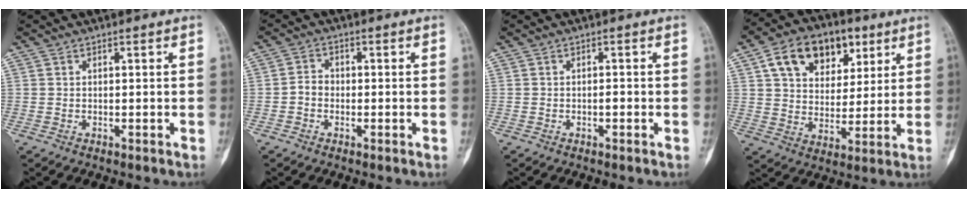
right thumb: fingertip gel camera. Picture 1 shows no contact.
{"total": 2.7, "force": [-0.8, 2.2, 1.3], "torque": [-0.014, 0.011, -0.022]}
{"total": 0.9, "force": [-0.4, 0.4, 0.7], "torque": [-0.009, 0.002, -0.008]}
{"total": 15.7, "force": [7.1, 10.6, 9.1], "torque": [-0.113, -0.009, 0.119]}